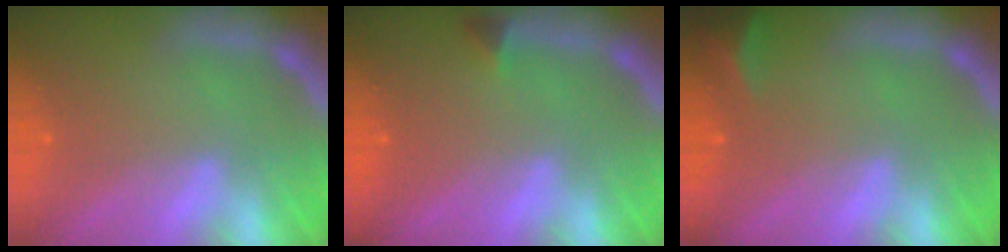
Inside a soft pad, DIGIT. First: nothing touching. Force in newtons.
{"total": 0.9}
{"total": 2.9}